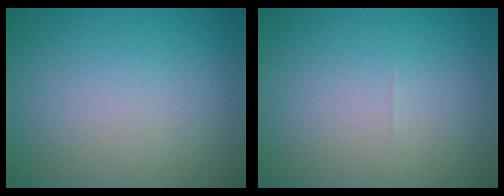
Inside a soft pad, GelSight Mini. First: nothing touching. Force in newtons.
{"total": 0.0}